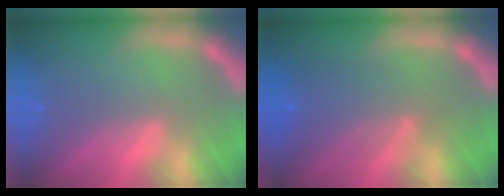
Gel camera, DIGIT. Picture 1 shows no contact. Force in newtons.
{"total": 5.1}